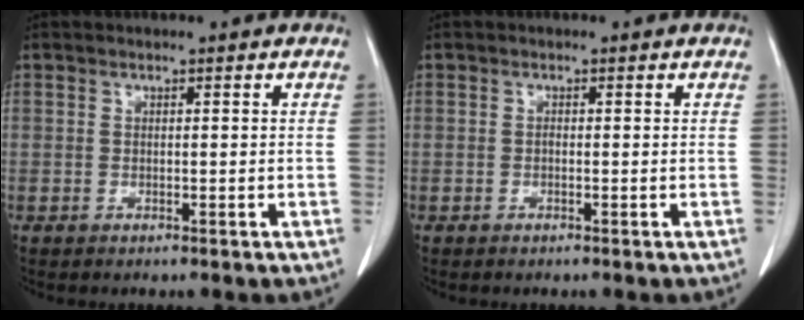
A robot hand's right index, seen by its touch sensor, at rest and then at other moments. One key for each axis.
{"total": 0.0}